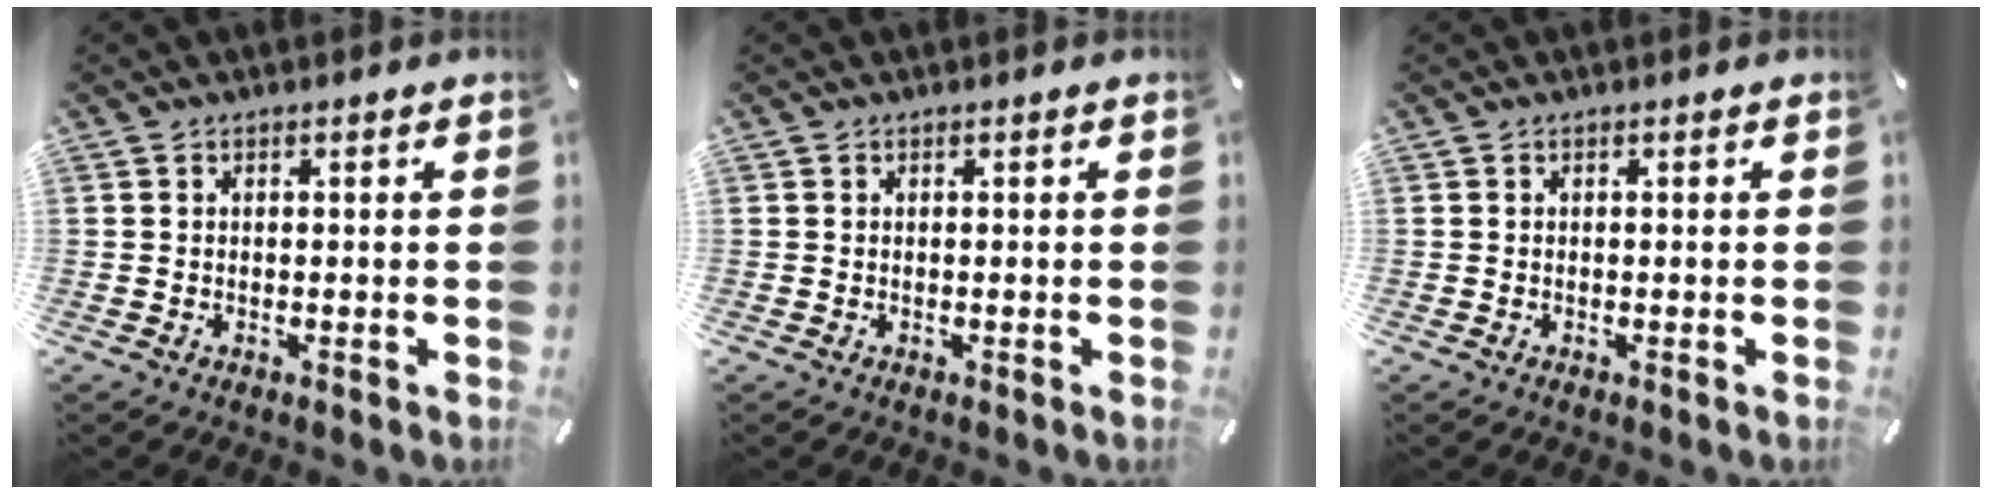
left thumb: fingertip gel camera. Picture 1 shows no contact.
{"total": 0.0}
{"total": 0.0}